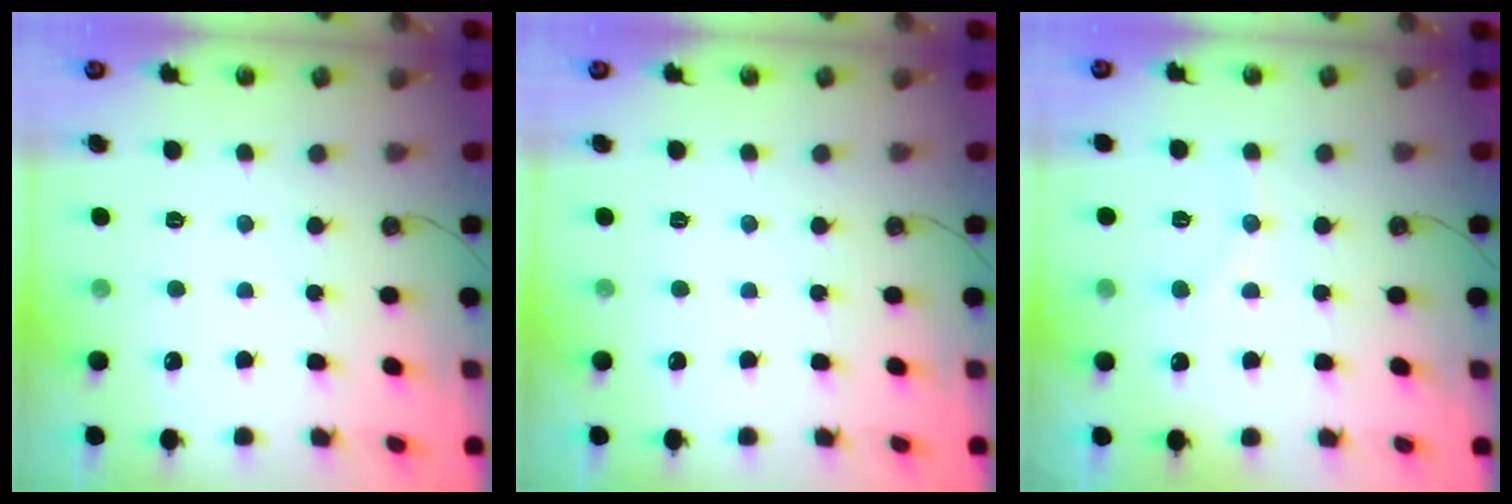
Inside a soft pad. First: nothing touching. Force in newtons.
{"total": 0.0}
{"total": 7.1, "press": 6.9, "slide": 1.4}